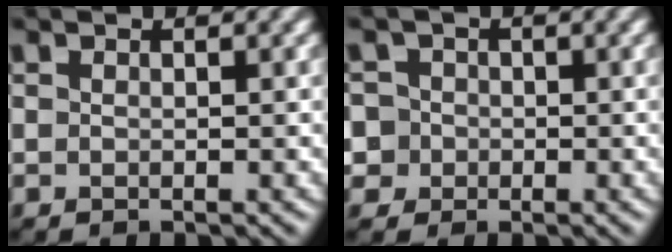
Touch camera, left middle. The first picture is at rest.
{"total": 4.8, "force": [0.5, 4.5, 1.6], "torque": [-0.022, 0.038, -0.020]}